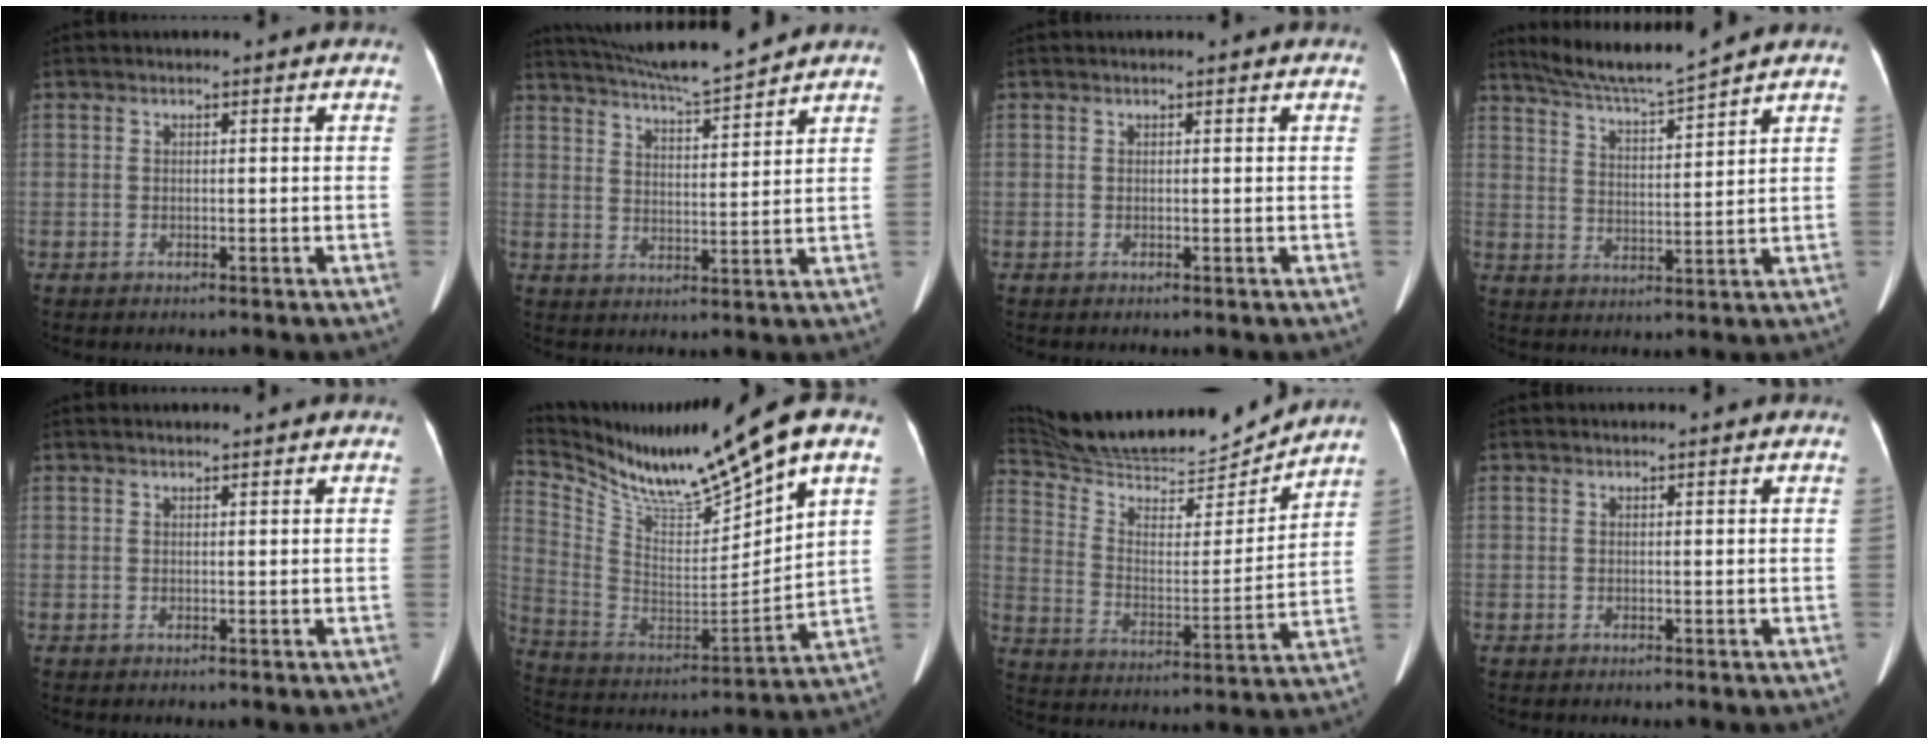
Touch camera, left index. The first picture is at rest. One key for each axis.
{"total": 11.0, "fx": 10.2, "fy": -0.6, "fz": 3.9, "tx": -0.072, "ty": 0.003, "tz": 0.168}
{"total": 0.0}
{"total": 8.6, "fx": 8.0, "fy": -1.6, "fz": 2.9, "tx": -0.057, "ty": -0.003, "tz": 0.151}
{"total": 1.5, "fx": 1.5, "fy": 0.0, "fz": 0.4, "tx": -0.007, "ty": 0.018, "tz": 0.028}
{"total": 18.2, "fx": 14.0, "fy": 0.1, "fz": 11.6, "tx": -0.214, "ty": -0.002, "tz": 0.267}
{"total": 19.5, "fx": 18.6, "fy": 1.9, "fz": 5.5, "tx": -0.111, "ty": -0.016, "tz": 0.301}
{"total": 0.6, "fx": 0.6, "fy": 0.0, "fz": 0.1, "tx": -0.004, "ty": 0.014, "tz": 0.013}